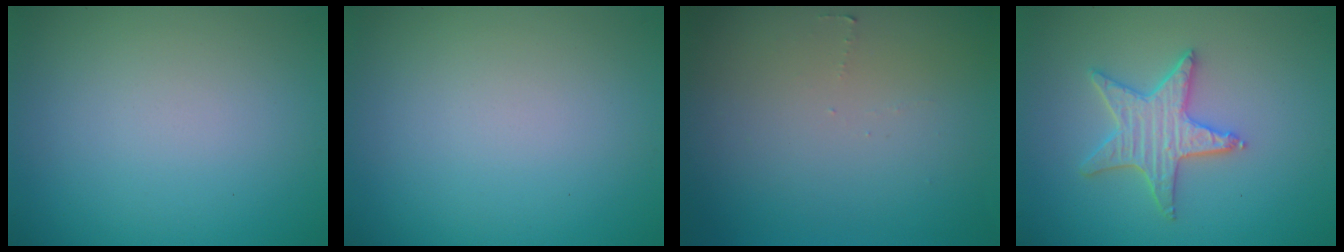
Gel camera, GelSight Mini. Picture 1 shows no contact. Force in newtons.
{"total": 0.0}
{"total": 0.5, "press": 0.5, "slide": 0.1}
{"total": 3.9, "press": 3.6, "slide": 1.6}